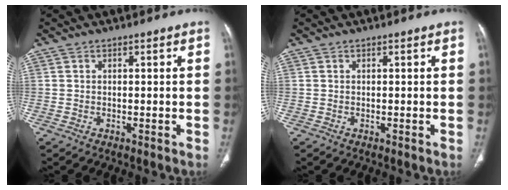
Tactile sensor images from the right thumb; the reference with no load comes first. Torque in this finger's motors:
{"motor_torque": [-0.54, 0.28, 0.40, -0.40, 0.01]}